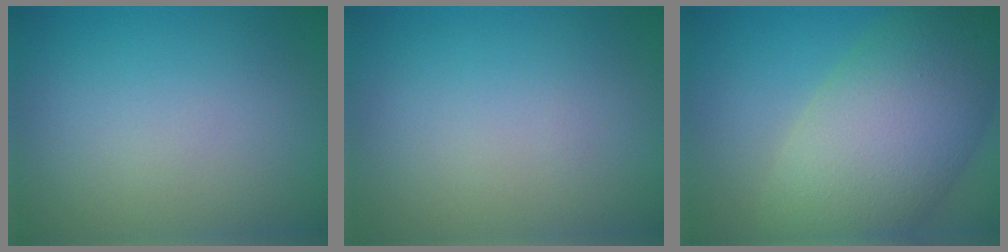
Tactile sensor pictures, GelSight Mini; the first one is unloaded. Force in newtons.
{"total": 0.0}
{"total": 10.9, "press": 10.9, "slide": 0.9}